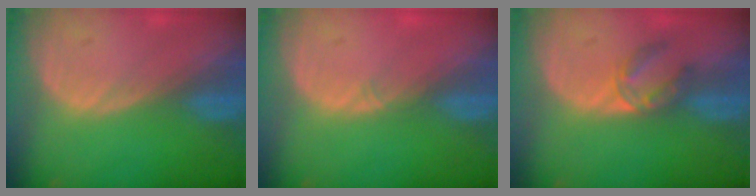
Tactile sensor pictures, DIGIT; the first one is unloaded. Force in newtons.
{"total": 0.6, "press": 0.5, "slide": 0.4}
{"total": 3.8, "press": 3.6, "slide": 1.0}